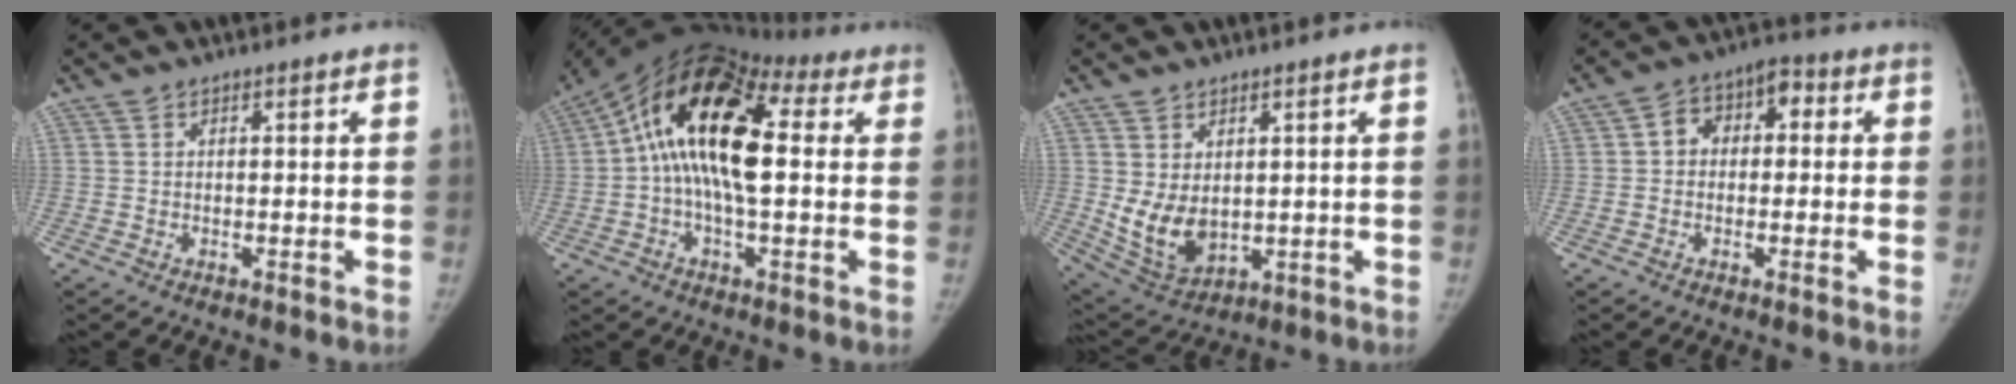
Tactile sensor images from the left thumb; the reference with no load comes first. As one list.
[{"total": 20.1, "force": [2.8, 9.9, 17.3], "torque": [-0.300, 0.039, 0.028]}, {"total": 8.9, "force": [0.5, 6.3, 6.3], "torque": [-0.098, -0.012, 0.036]}, {"total": 7.7, "force": [0.3, 5.8, 5.1], "torque": [-0.044, 0.034, -0.008]}]